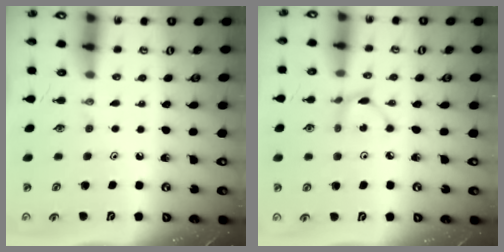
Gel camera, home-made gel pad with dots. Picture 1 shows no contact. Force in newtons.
{"total": 2.2, "press": 2.2, "slide": 0.1}